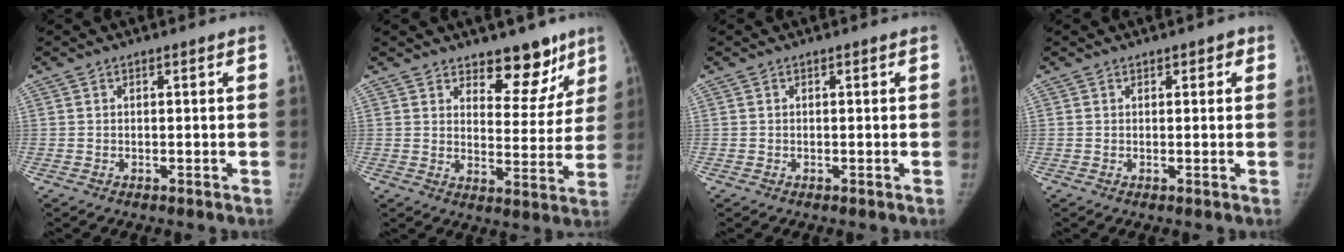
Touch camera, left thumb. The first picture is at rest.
{"total": 10.1, "force": [7.3, 5.2, 4.6], "torque": [-0.009, -0.048, 0.105]}
{"total": 0.0}
{"total": 1.5, "force": [0.8, 0.9, 0.9], "torque": [0.004, 0.000, 0.006]}